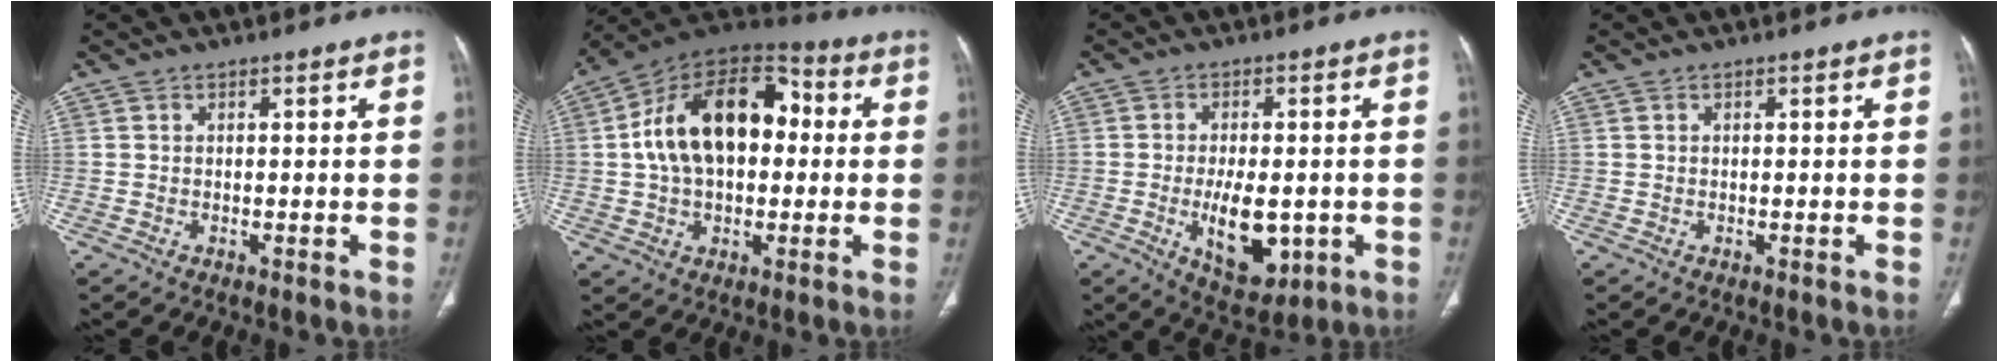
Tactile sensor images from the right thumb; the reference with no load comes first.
{"total": 20.3, "force": [2.0, 12.7, 15.8], "torque": [-0.245, 0.037, 0.029]}
{"total": 10.6, "force": [-2.4, 5.4, 8.8], "torque": [-0.121, -0.006, -0.022]}
{"total": 0.0}